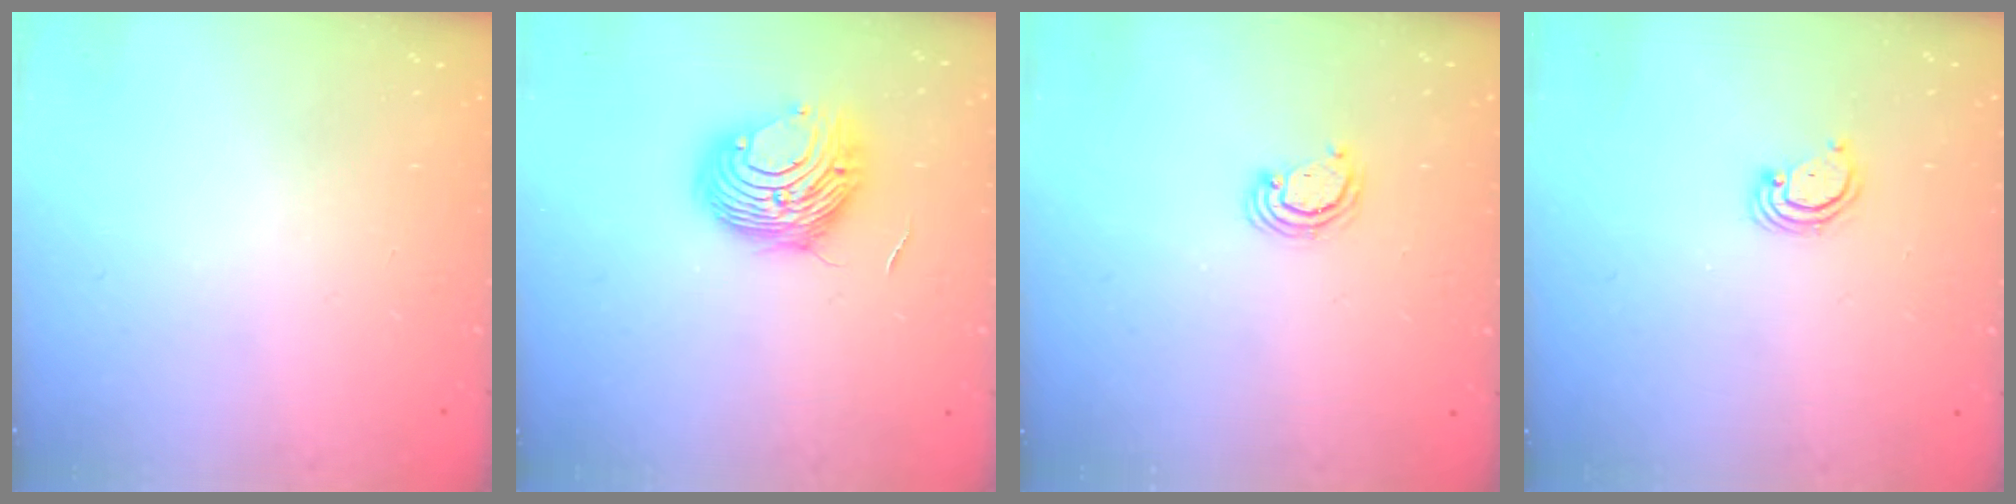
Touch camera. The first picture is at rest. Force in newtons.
{"total": 9.9, "press": 9.9, "slide": 0.7}
{"total": 3.1, "press": 3.1, "slide": 0.3}
{"total": 2.8, "press": 2.8, "slide": 0.3}